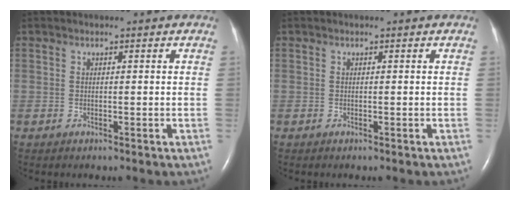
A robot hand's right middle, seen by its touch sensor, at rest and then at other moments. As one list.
[{"total": 0.0}]